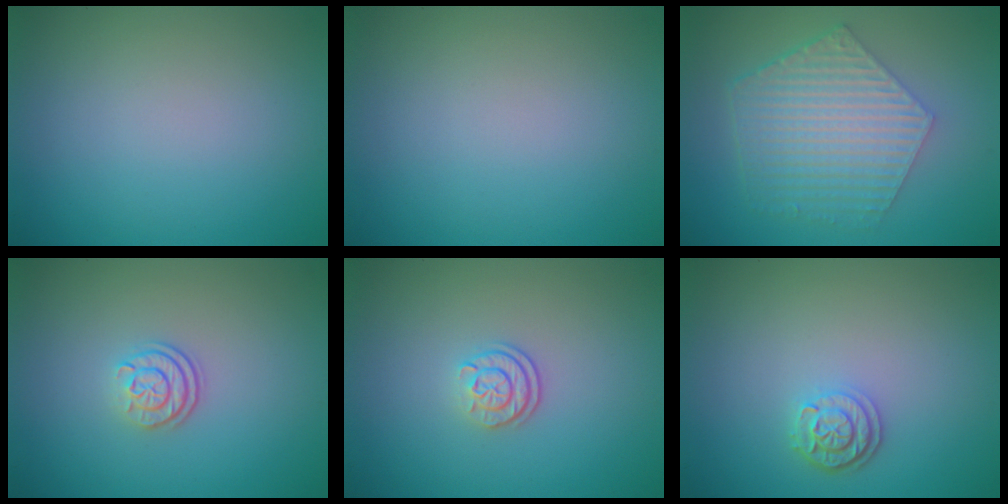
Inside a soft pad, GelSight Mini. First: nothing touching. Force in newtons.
{"total": 0.0}
{"total": 6.2, "press": 4.5, "slide": 4.3}
{"total": 2.5, "press": 1.8, "slide": 1.6}
{"total": 2.2, "press": 1.7, "slide": 1.4}
{"total": 2.4, "press": 2.1, "slide": 1.2}